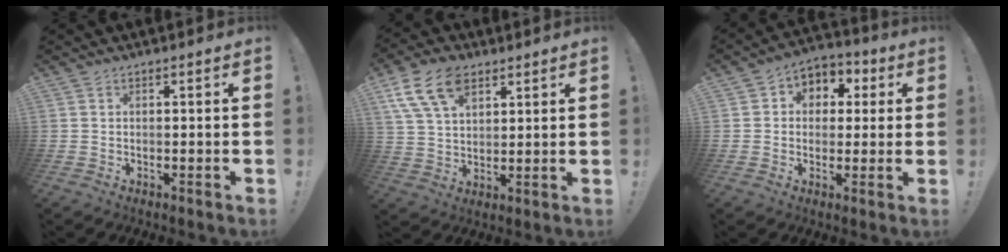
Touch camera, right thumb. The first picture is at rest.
{"total": 13.7, "force": [7.5, 8.3, 7.9], "torque": [-0.151, -0.023, 0.143]}
{"total": 6.8, "force": [-0.1, 6.5, 2.1], "torque": [-0.023, 0.007, 0.004]}